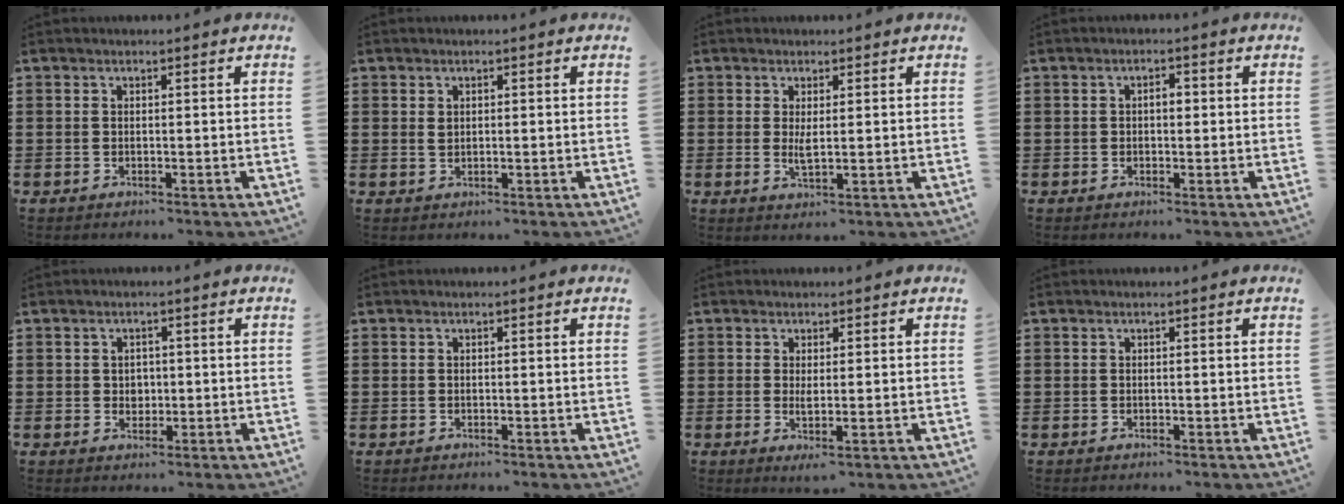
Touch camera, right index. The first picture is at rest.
{"total": 1.0, "force": [0.2, 0.4, 0.9], "torque": [-0.018, 0.004, 0.002]}
{"total": 2.3, "force": [0.4, 0.3, 2.2], "torque": [-0.050, -0.006, 0.005]}
{"total": 1.9, "force": [0.0, 0.8, 1.7], "torque": [-0.032, 0.005, -0.002]}
{"total": 1.6, "force": [0.1, 1.4, 0.7], "torque": [-0.018, 0.008, 0.000]}
{"total": 0.0}
{"total": 1.8, "force": [0.3, 0.2, 1.7], "torque": [-0.035, 0.000, 0.005]}
{"total": 0.0}